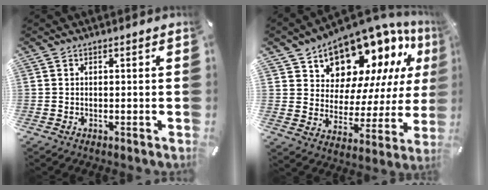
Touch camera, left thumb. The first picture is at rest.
{"total": 15.3, "force": [12.0, 8.2, 4.7], "torque": [-0.079, -0.110, 0.209]}